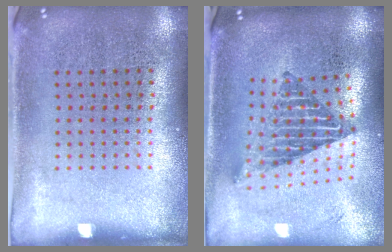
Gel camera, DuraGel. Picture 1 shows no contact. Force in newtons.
{"total": 2.1, "press": 1.6, "slide": 1.4}